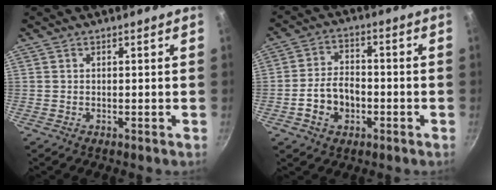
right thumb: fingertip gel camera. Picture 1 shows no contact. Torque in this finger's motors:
{"motor_torque": [-0.01, 0.19, 0.98, -0.56, 0.07]}